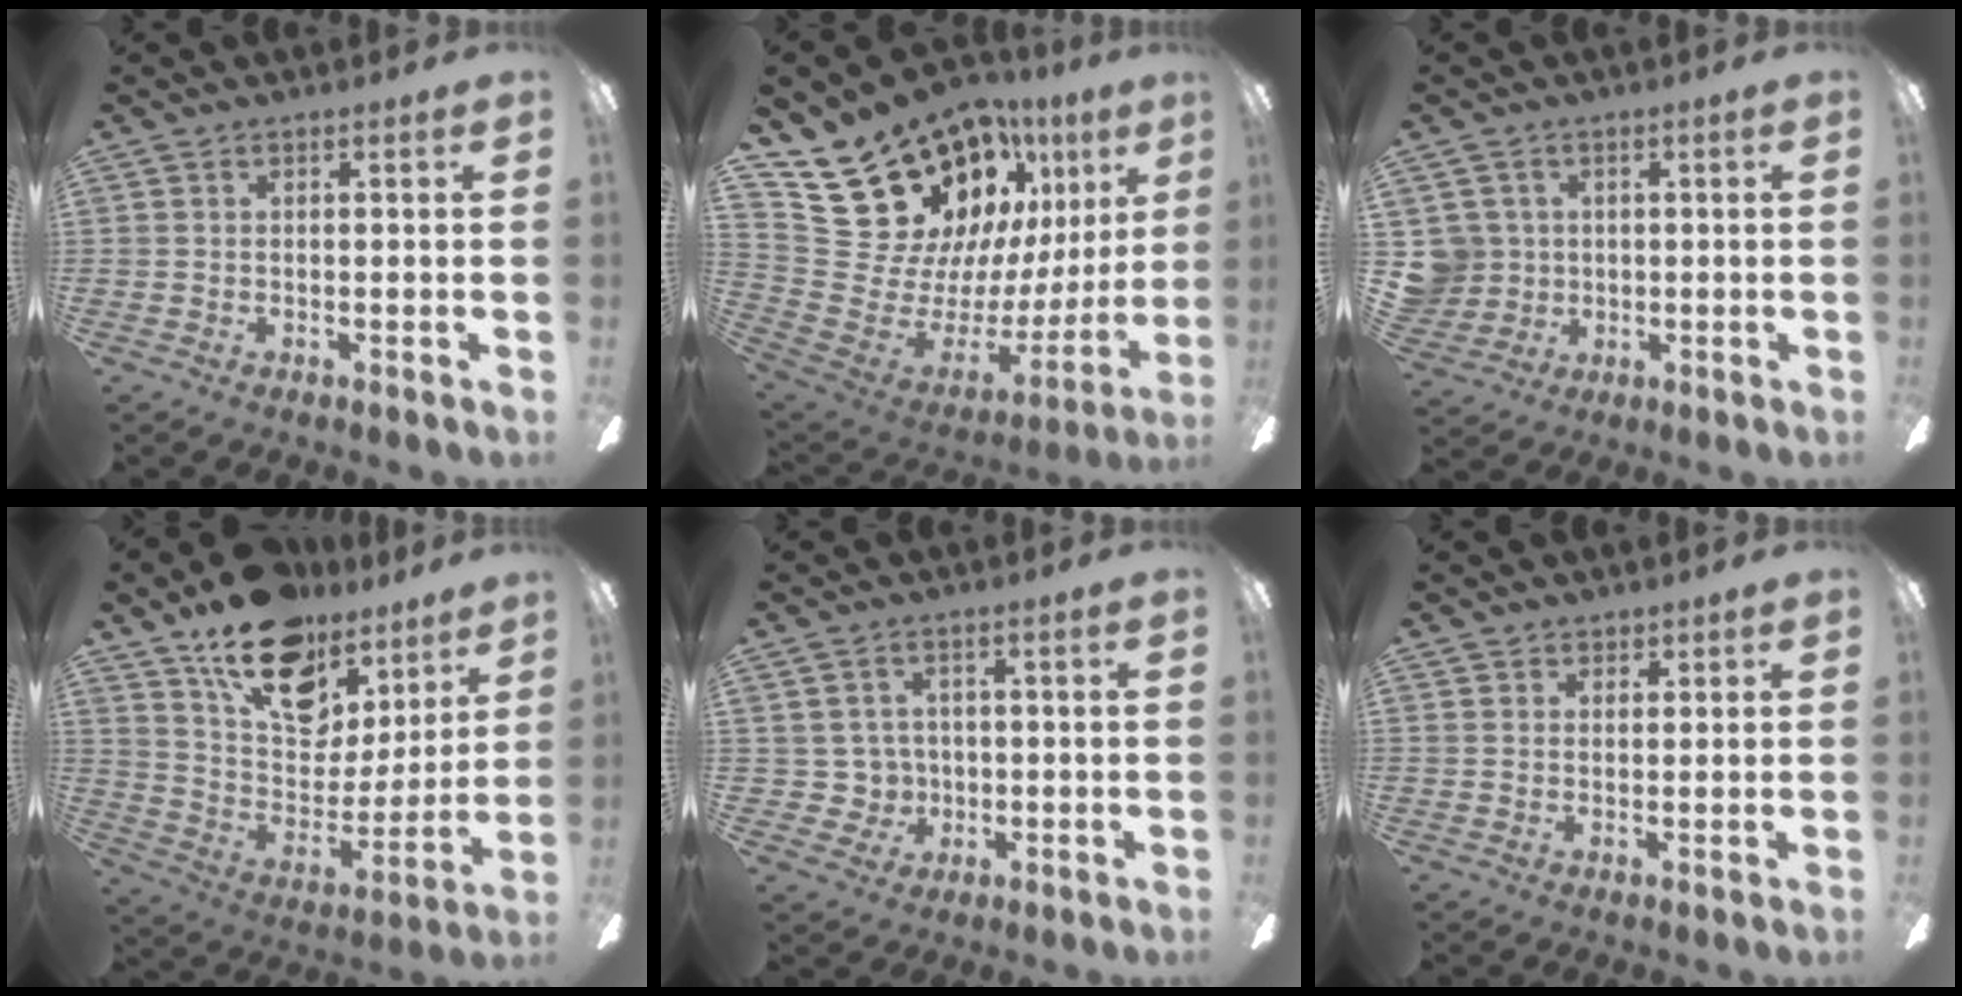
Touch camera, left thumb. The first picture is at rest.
{"total": 20.2, "force": [15.8, 11.3, 5.4], "torque": [-0.080, -0.136, 0.323]}
{"total": 6.4, "force": [1.3, 6.3, 0.6], "torque": [-0.035, 0.002, 0.030]}
{"total": 20.1, "force": [13.4, 11.2, 10.0], "torque": [-0.163, -0.079, 0.241]}
{"total": 5.2, "force": [0.9, 5.2, 0.3], "torque": [-0.019, -0.004, 0.019]}
{"total": 1.8, "force": [1.6, 0.9, -0.1], "torque": [0.009, -0.005, 0.031]}